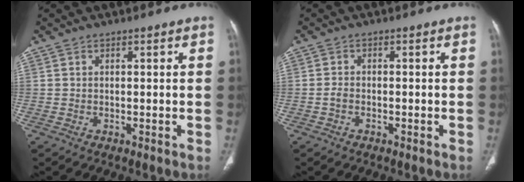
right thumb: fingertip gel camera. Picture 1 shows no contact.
{"total": 1.3, "force": [-0.6, 0.8, 0.8], "torque": [-0.018, 0.003, -0.014]}